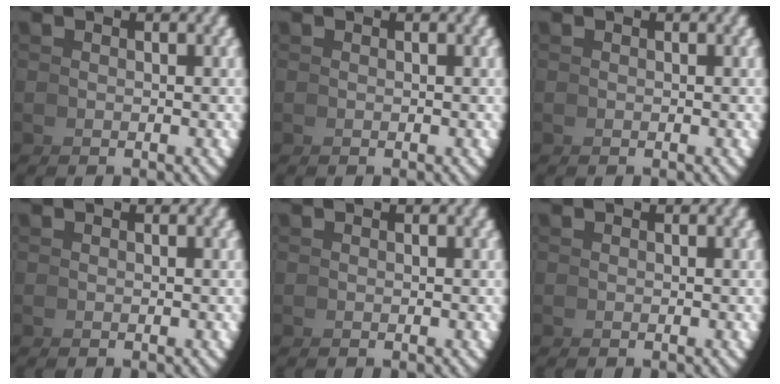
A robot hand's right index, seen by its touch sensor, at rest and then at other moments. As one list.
[{"total": 0.0}, {"total": 0.0}, {"total": 0.0}, {"total": 0.0}, {"total": 0.0}]